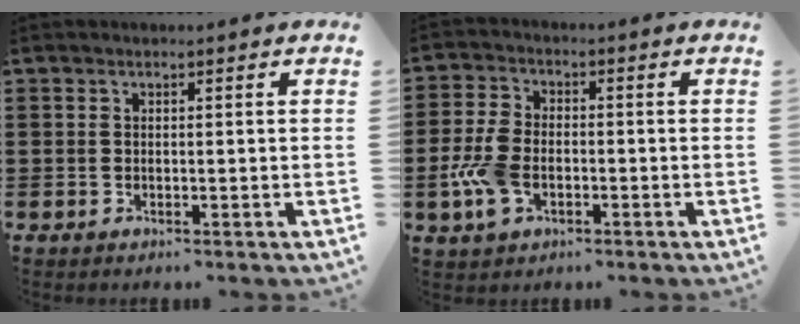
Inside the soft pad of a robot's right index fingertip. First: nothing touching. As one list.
[{"total": 6.5, "force": [-2.1, 3.7, 4.9], "torque": [-0.124, -0.002, -0.046]}]